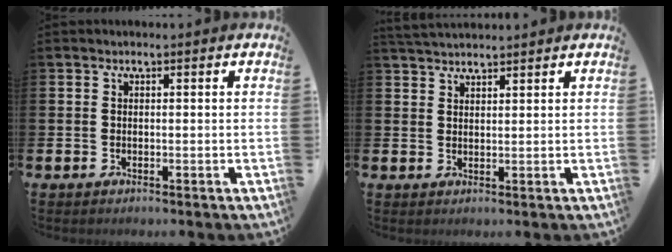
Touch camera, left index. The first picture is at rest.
{"total": 2.9, "force": [2.8, 0.4, 0.4], "torque": [-0.010, -0.011, 0.052]}